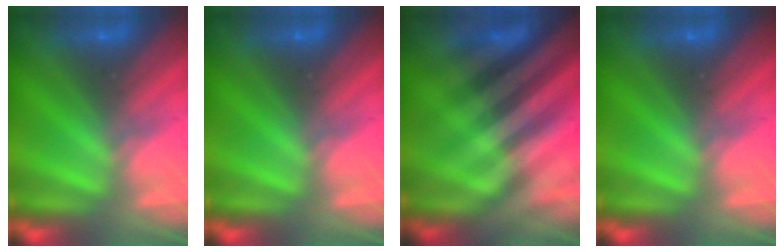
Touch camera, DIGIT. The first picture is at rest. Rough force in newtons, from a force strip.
{"total": 0.0}
{"total": 2.5}
{"total": 0.0}